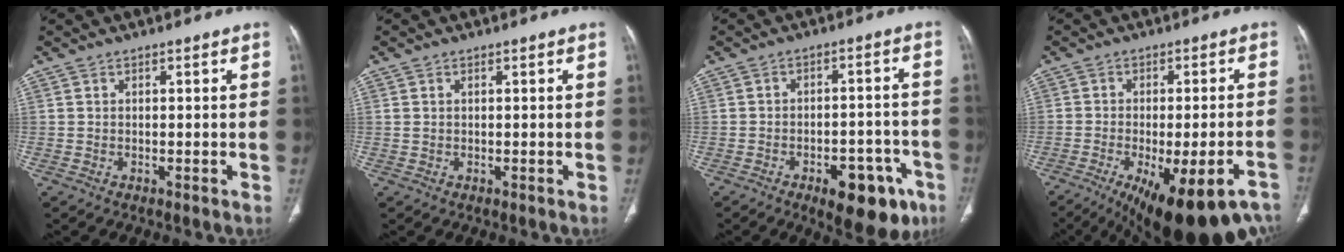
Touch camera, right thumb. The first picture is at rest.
{"total": 0.7, "force": [0.2, 0.4, 0.5], "torque": [-0.016, 0.010, 0.009]}
{"total": 13.3, "force": [-7.0, 6.4, 9.4], "torque": [-0.090, 0.036, -0.084]}
{"total": 20.9, "force": [-13.4, 6.3, 14.7], "torque": [-0.174, 0.023, -0.173]}